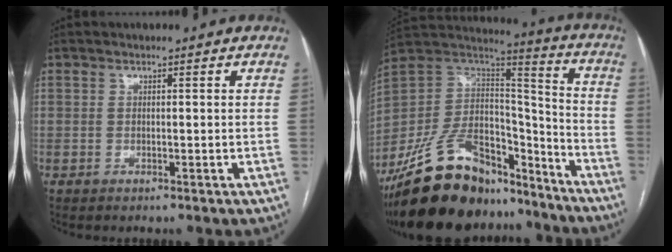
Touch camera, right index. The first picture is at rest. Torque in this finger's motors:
{"motor_torque": [-0.23, -0.79, -0.53, -0.21]}